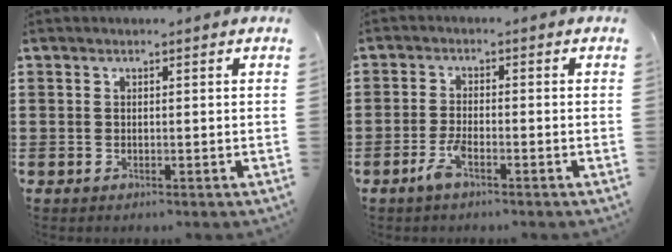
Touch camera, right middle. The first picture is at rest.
{"total": 3.4, "force": [-2.0, 0.7, 2.7], "torque": [-0.066, -0.005, -0.042]}